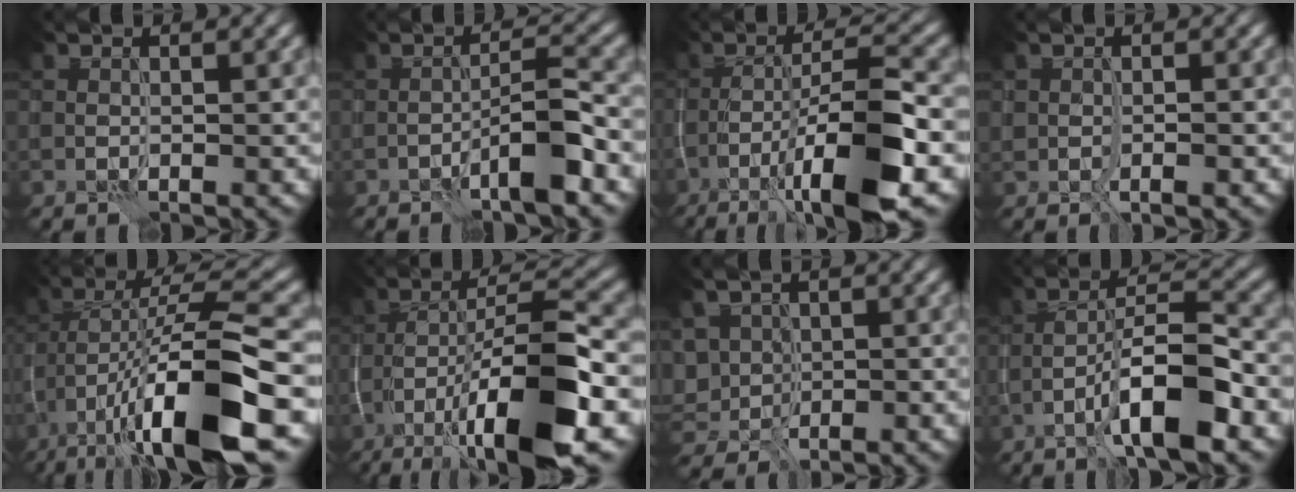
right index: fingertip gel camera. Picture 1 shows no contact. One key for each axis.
{"total": 3.8, "fx": -2.2, "fy": 0.3, "fz": 3.1, "tx": -0.049, "ty": 0.019, "tz": -0.042}
{"total": 10.2, "fx": -4.5, "fy": 2.3, "fz": 8.9, "tx": -0.144, "ty": 0.007, "tz": -0.080}
{"total": 1.6, "fx": -0.5, "fy": 1.0, "fz": 1.2, "tx": -0.022, "ty": -0.005, "tz": -0.004}
{"total": 13.4, "fx": -6.4, "fy": 3.5, "fz": 11.3, "tx": -0.205, "ty": 0.004, "tz": -0.103}
{"total": 12.9, "fx": -6.1, "fy": 3.4, "fz": 10.8, "tx": -0.193, "ty": 0.004, "tz": -0.104}
{"total": 3.0, "fx": 0.5, "fy": 2.7, "fz": 1.2, "tx": -0.035, "ty": 0.006, "tz": 0.021}
{"total": 7.8, "fx": -3.5, "fy": 1.6, "fz": 6.8, "tx": -0.111, "ty": 0.019, "tz": -0.064}